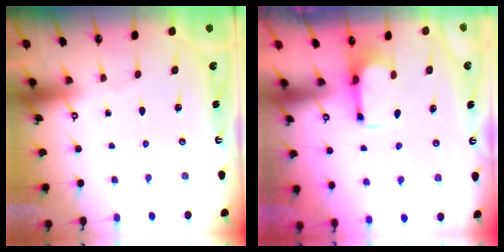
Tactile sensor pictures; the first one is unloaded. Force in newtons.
{"total": 2.8, "press": 2.7, "slide": 0.9}